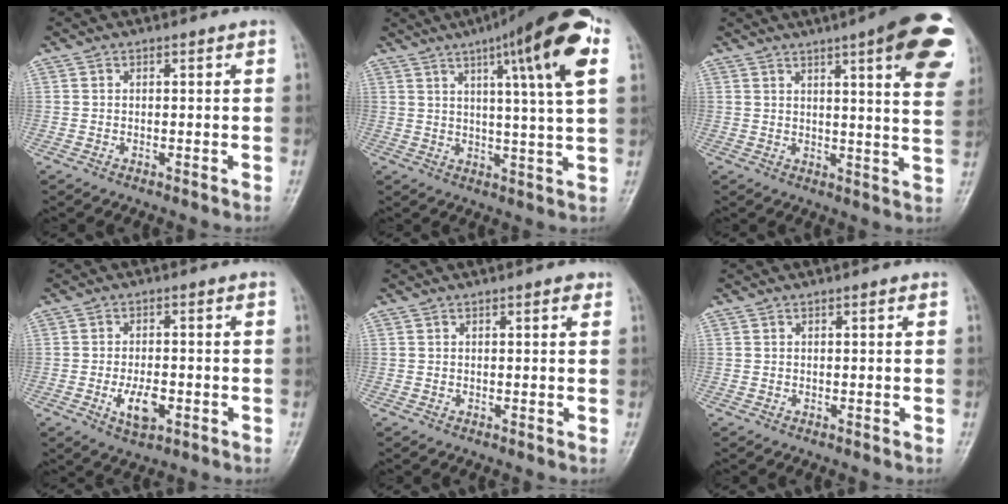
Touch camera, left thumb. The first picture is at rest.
{"total": 17.8, "force": [7.6, 2.0, 15.9], "torque": [-0.221, -0.013, 0.102]}
{"total": 20.1, "force": [9.9, 4.0, 17.0], "torque": [-0.197, -0.026, 0.113]}
{"total": 5.7, "force": [-1.9, 2.8, 4.5], "torque": [-0.075, 0.003, -0.027]}
{"total": 1.5, "force": [0.8, 0.4, 1.2], "torque": [-0.014, 0.000, 0.008]}
{"total": 0.6, "force": [0.3, 0.1, 0.6], "torque": [-0.009, 0.001, 0.003]}